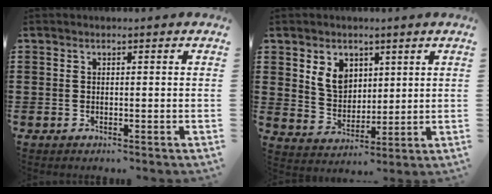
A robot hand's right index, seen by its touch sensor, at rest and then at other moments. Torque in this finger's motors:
{"motor_torque": [0.23, -0.08, 0.19, 0.12]}